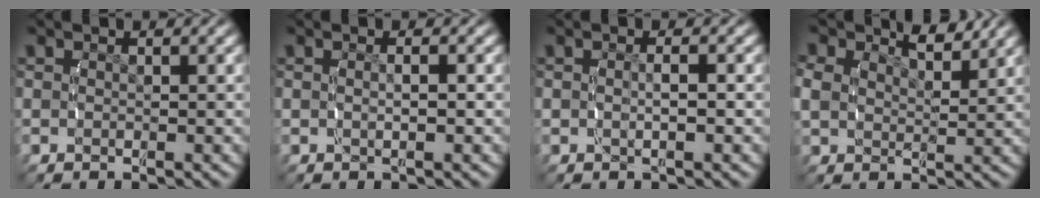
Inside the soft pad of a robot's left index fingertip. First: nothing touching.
{"total": 1.6, "force": [-0.1, 0.4, 1.6], "torque": [-0.034, -0.002, 0.002]}
{"total": 2.3, "force": [0.0, 1.2, 1.9], "torque": [-0.047, -0.004, 0.003]}
{"total": 3.1, "force": [2.4, 1.4, 1.6], "torque": [-0.036, -0.003, 0.045]}